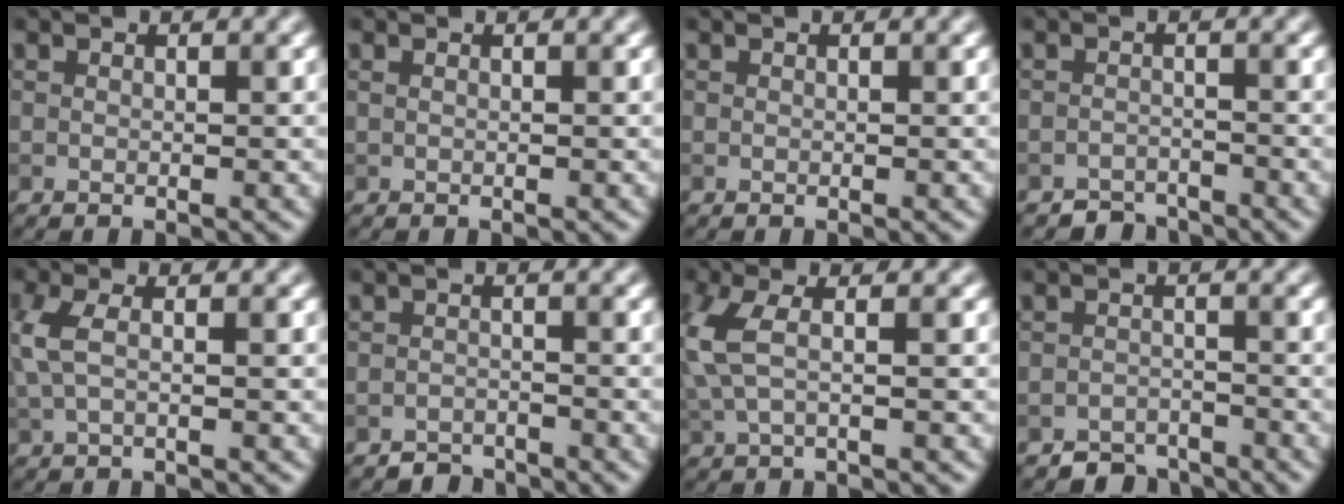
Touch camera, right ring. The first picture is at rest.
{"total": 0.7, "force": [0.3, 0.3, 0.5], "torque": [-0.009, -0.002, -0.001]}
{"total": 0.0}
{"total": 2.1, "force": [-2.0, 0.6, -0.1], "torque": [0.011, 0.006, -0.038]}
{"total": 2.9, "force": [0.3, 1.1, 2.7], "torque": [-0.067, 0.007, 0.002]}
{"total": 1.8, "force": [-1.7, 0.5, -0.1], "torque": [0.007, 0.006, -0.032]}
{"total": 3.9, "force": [0.4, 1.4, 3.6], "torque": [-0.095, 0.004, 0.003]}
{"total": 2.6, "force": [-2.4, 0.9, 0.1], "torque": [0.010, 0.005, -0.046]}